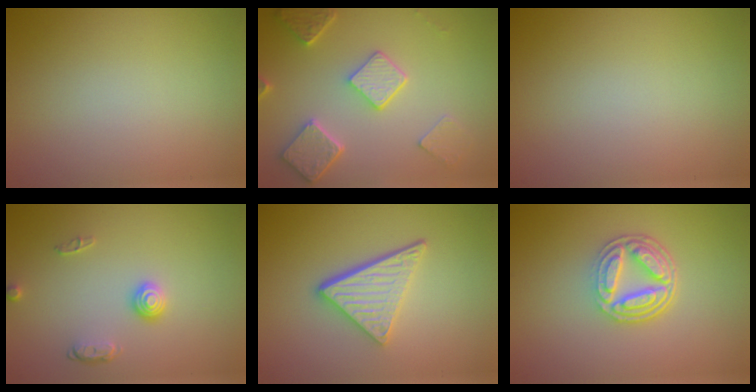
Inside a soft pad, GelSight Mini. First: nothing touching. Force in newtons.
{"total": 4.9, "press": 3.9, "slide": 2.9}
{"total": 0.0}
{"total": 1.7, "press": 1.4, "slide": 1.0}
{"total": 4.2, "press": 3.2, "slide": 2.7}
{"total": 5.0, "press": 3.7, "slide": 3.4}